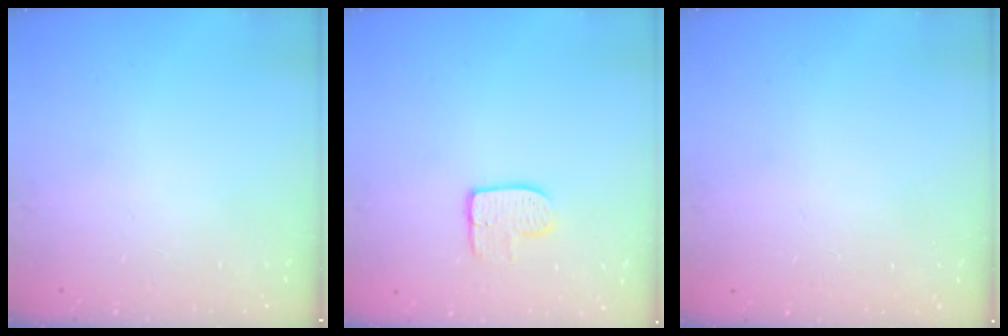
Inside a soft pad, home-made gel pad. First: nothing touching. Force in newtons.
{"total": 7.9, "press": 7.9, "slide": 0.5}
{"total": 0.0}